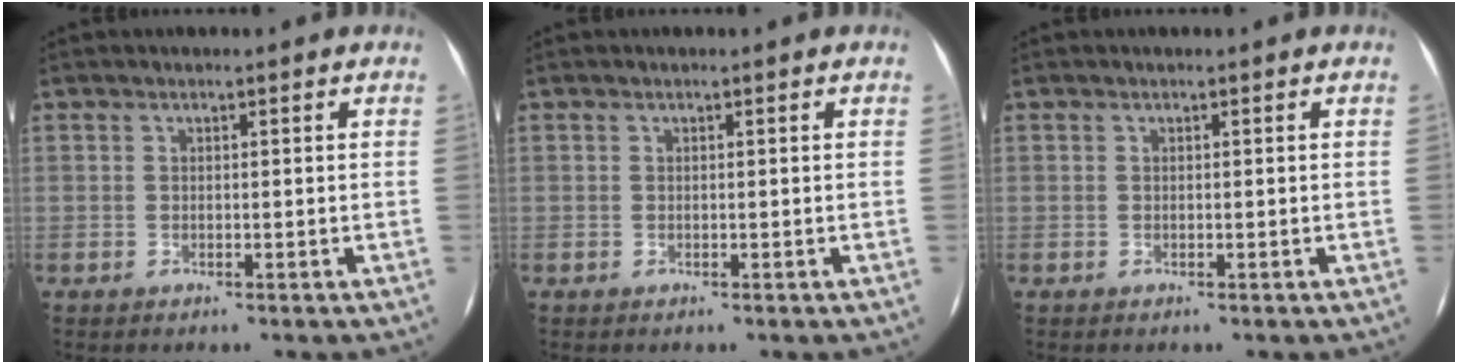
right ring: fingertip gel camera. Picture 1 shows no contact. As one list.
[{"total": 0.0}, {"total": 0.0}]